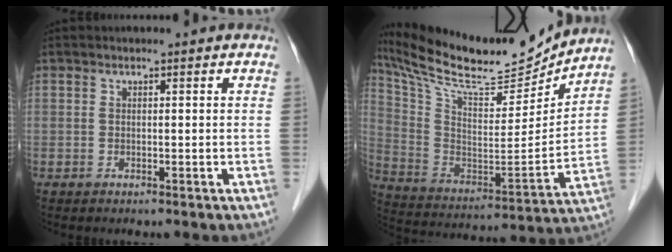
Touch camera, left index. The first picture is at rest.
{"total": 24.0, "force": [21.2, 3.7, 10.5], "torque": [-0.202, -0.017, 0.342]}